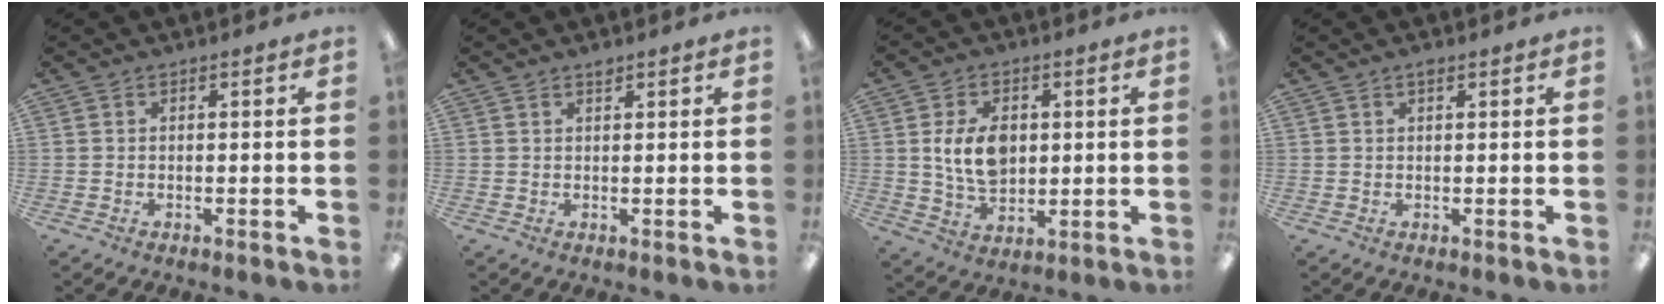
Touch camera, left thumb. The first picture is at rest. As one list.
[{"total": 1.4, "force": [1.2, 0.4, 0.5], "torque": [-0.005, -0.004, 0.020]}, {"total": 9.6, "force": [1.7, 6.6, 6.7], "torque": [-0.135, 0.004, 0.029]}, {"total": 1.4, "force": [1.1, 0.4, 0.7], "torque": [-0.010, -0.002, 0.018]}]